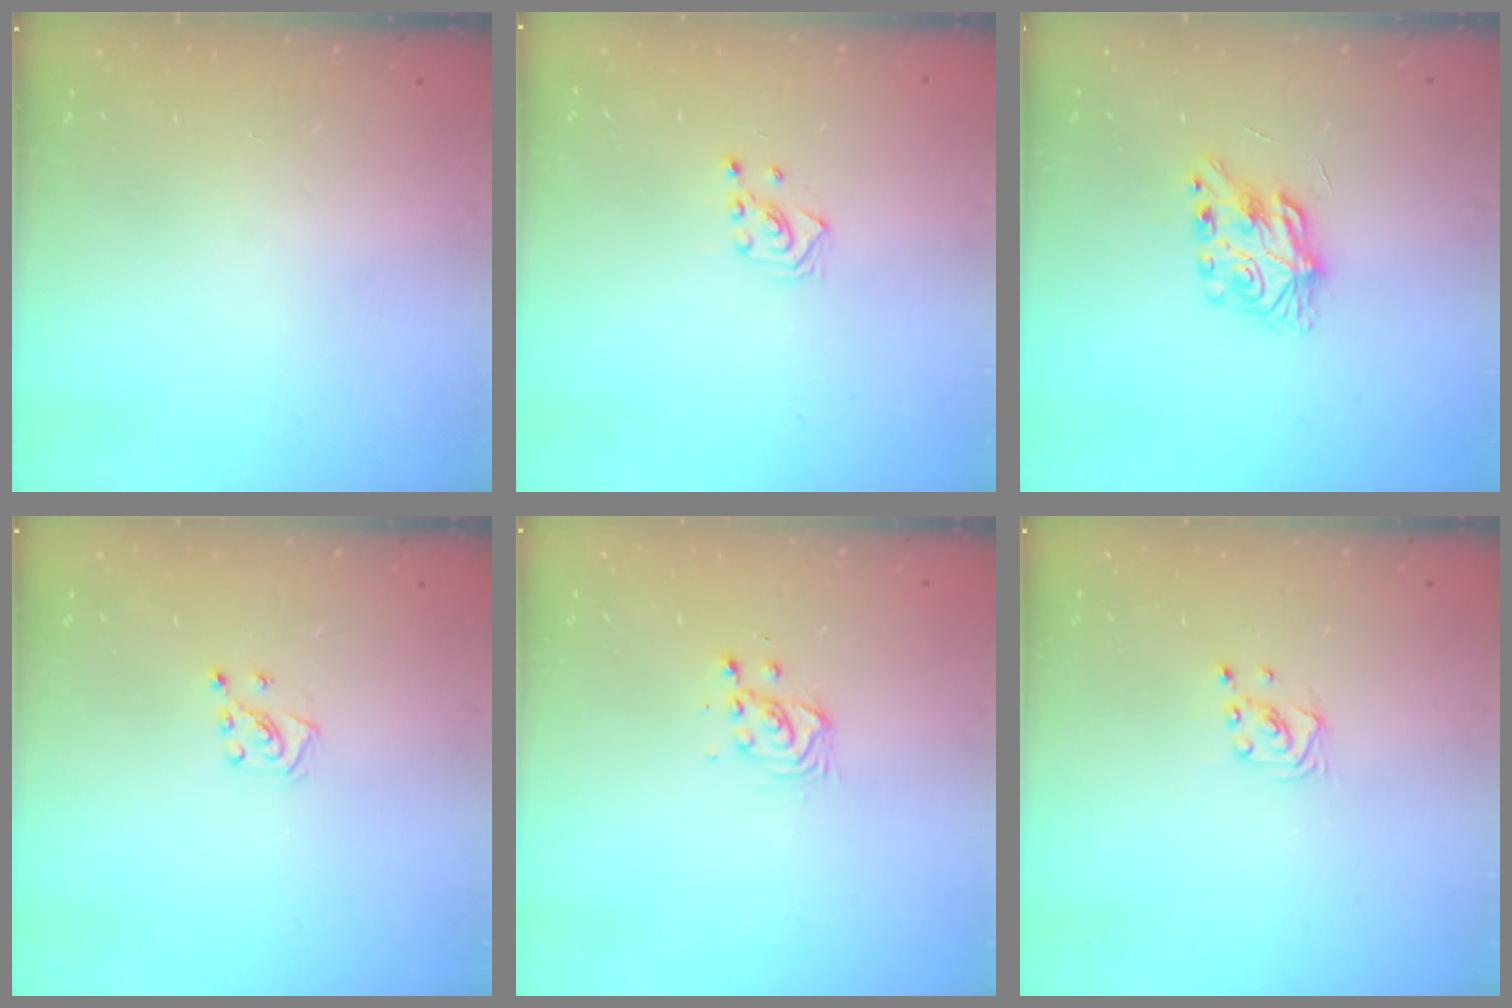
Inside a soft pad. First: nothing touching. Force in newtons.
{"total": 2.6, "press": 2.4, "slide": 0.9}
{"total": 7.8, "press": 7.8, "slide": 0.1}
{"total": 5.3, "press": 5.3, "slide": 0.5}
{"total": 3.2, "press": 3.2, "slide": 0.2}
{"total": 2.0, "press": 2.0, "slide": 0.1}